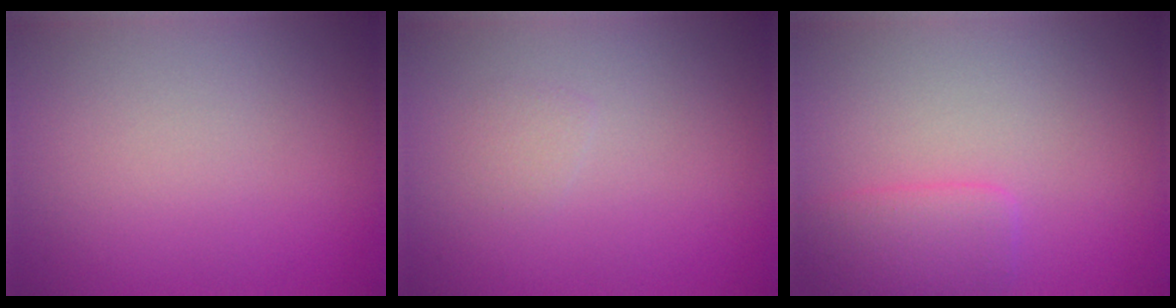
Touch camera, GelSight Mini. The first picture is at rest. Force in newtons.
{"total": 0.7, "press": 0.7, "slide": 0.0}
{"total": 2.4, "press": 2.4, "slide": 0.1}